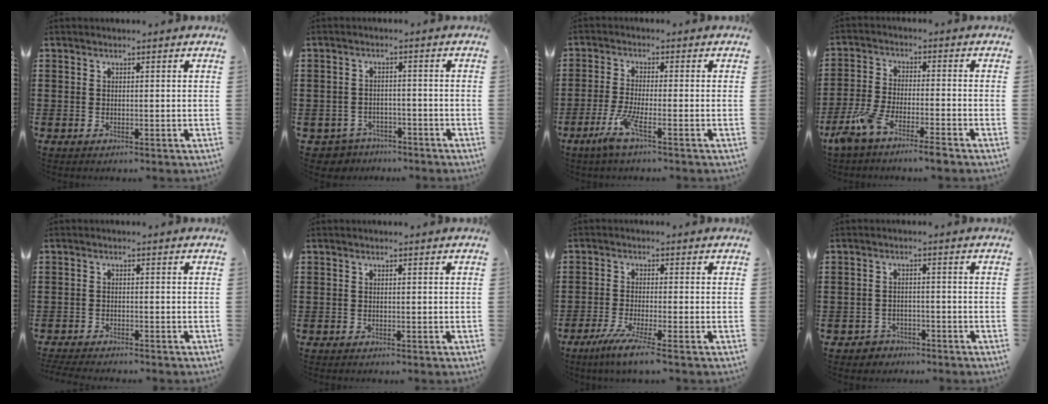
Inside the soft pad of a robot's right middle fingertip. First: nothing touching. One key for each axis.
{"total": 3.0, "fx": -2.9, "fy": 0.8, "fz": -0.2, "tx": -0.015, "ty": -0.006, "tz": -0.065}
{"total": 4.8, "fx": -2.5, "fy": 0.2, "fz": 4.1, "tx": -0.097, "ty": -0.013, "tz": -0.051}
{"total": 6.5, "fx": -5.5, "fy": 0.2, "fz": 3.6, "tx": -0.092, "ty": -0.014, "tz": -0.108}
{"total": 2.2, "fx": -2.2, "fy": -0.1, "fz": 0.2, "tx": -0.015, "ty": -0.009, "tz": -0.046}
{"total": 0.0}
{"total": 4.6, "fx": -3.2, "fy": -0.5, "fz": 3.3, "tx": -0.074, "ty": -0.024, "tz": -0.059}
{"total": 2.0, "fx": -1.9, "fy": 0.7, "fz": -0.2, "tx": -0.006, "ty": -0.001, "tz": -0.042}